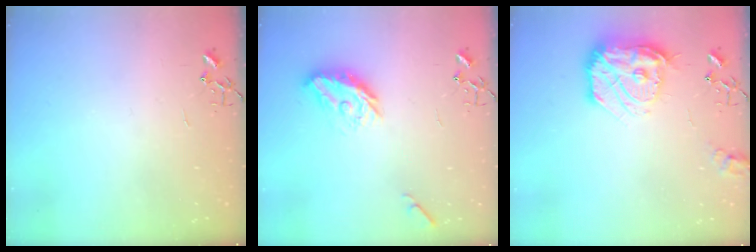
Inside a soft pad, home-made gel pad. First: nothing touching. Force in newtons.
{"total": 11.3, "press": 11.3, "slide": 0.6}
{"total": 18.7, "press": 18.6, "slide": 1.8}